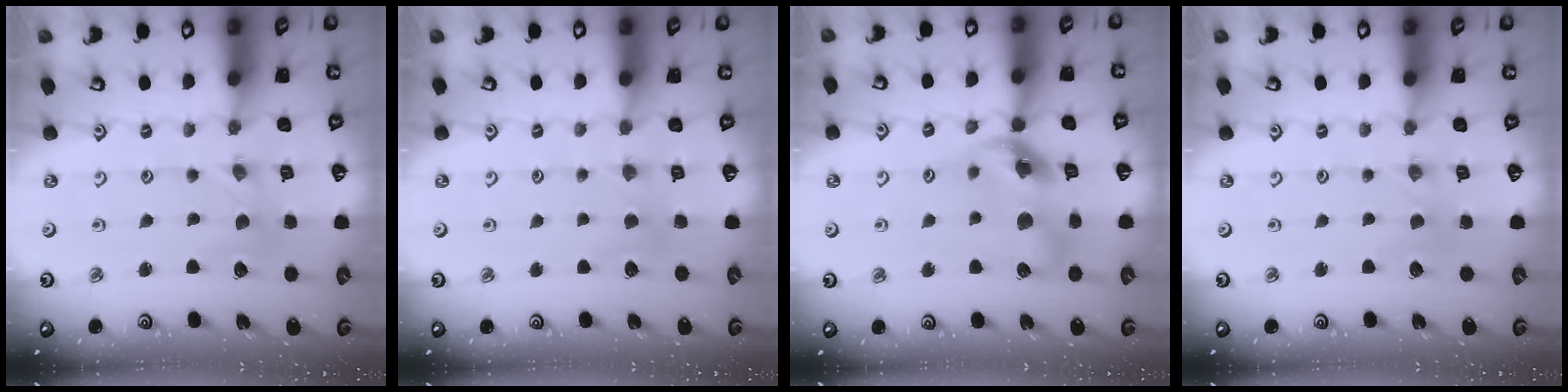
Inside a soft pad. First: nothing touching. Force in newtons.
{"total": 2.3, "press": 2.2, "slide": 0.4}
{"total": 14.5, "press": 14.4, "slide": 1.9}
{"total": 0.0}